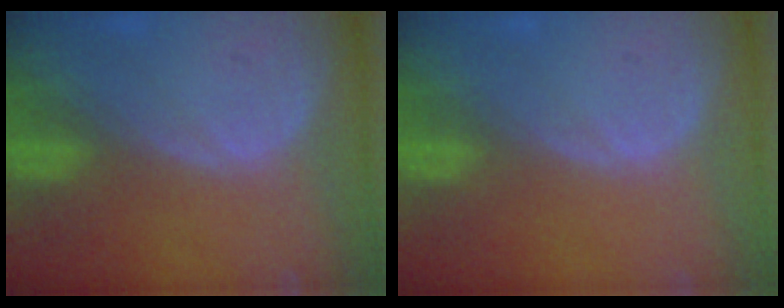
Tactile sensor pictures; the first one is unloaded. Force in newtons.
{"total": 0.0}